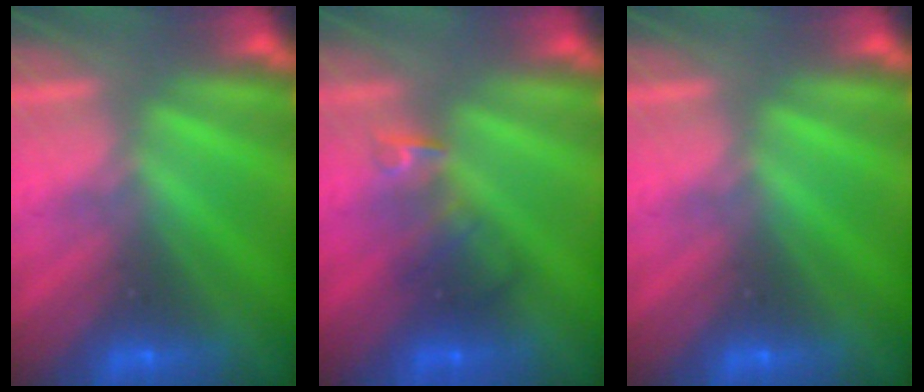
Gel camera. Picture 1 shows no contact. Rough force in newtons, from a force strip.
{"total": 2.4}
{"total": 0.0}